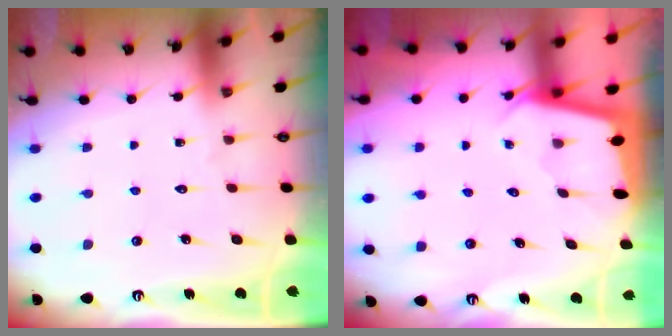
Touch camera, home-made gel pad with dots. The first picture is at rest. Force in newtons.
{"total": 1.8, "press": 1.8, "slide": 0.1}